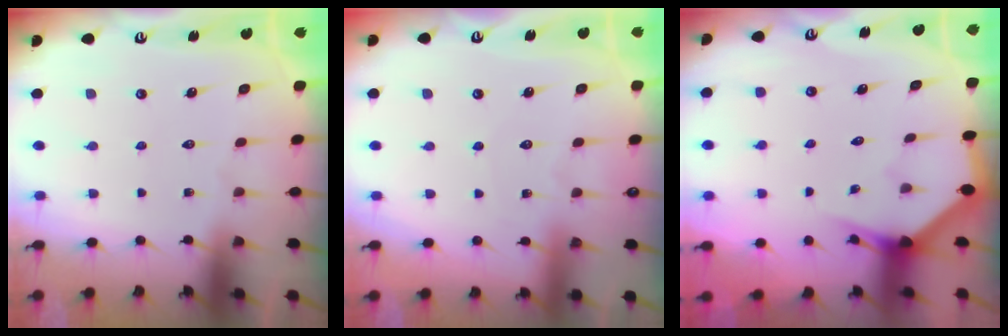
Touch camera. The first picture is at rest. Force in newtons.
{"total": 3.3, "press": 3.2, "slide": 0.4}
{"total": 3.0, "press": 3.0, "slide": 0.1}